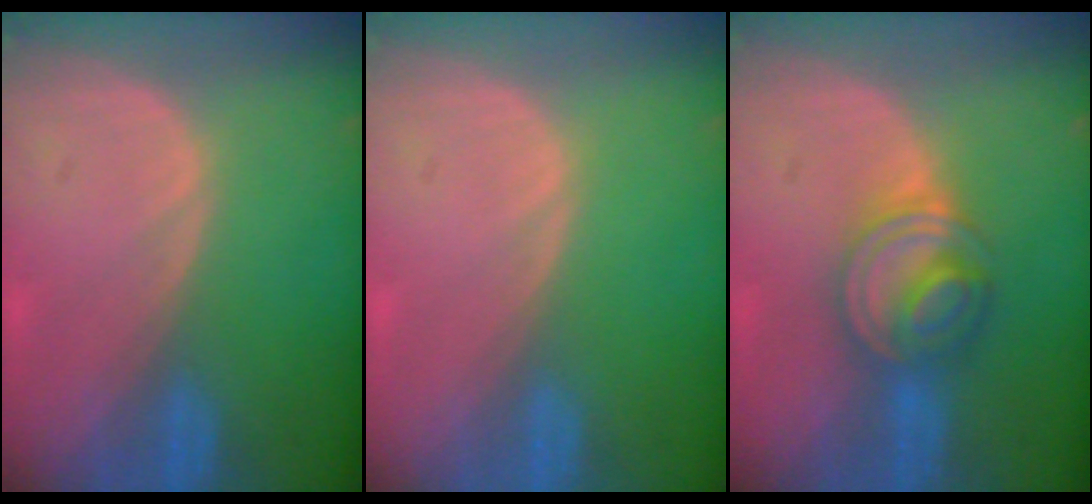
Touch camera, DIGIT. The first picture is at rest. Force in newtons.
{"total": 0.0}
{"total": 6.3, "press": 6.1, "slide": 1.6}